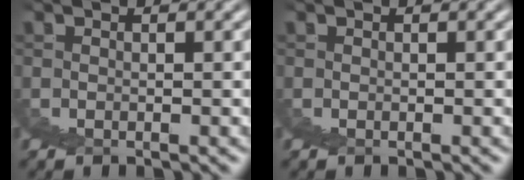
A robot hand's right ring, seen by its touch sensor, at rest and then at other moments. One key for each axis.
{"total": 0.0}